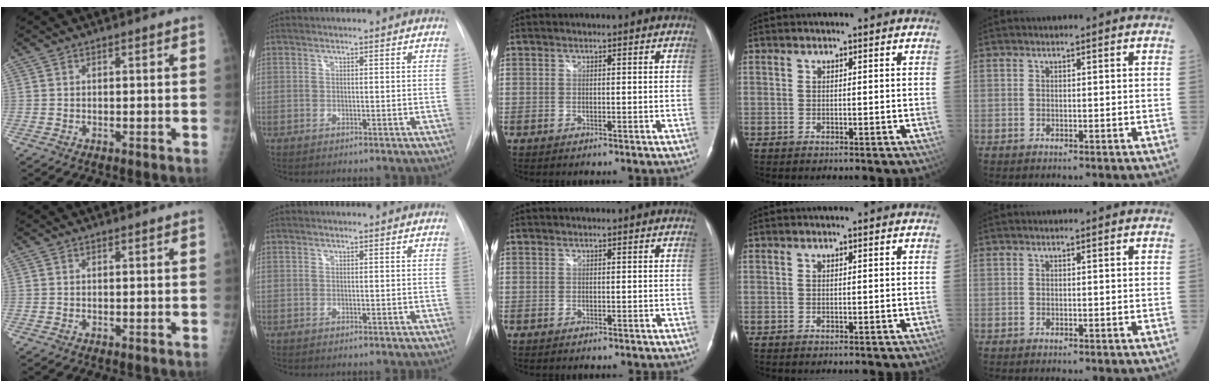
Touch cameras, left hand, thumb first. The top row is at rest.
{}